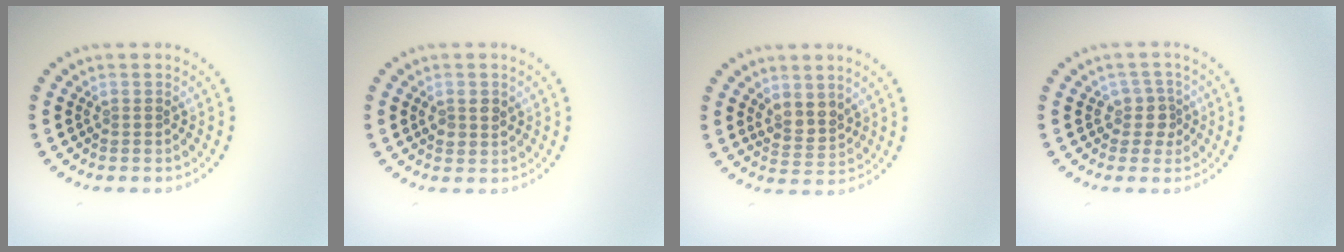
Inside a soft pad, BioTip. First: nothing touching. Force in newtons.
{"total": 1.6, "press": 1.5, "slide": 0.4}
{"total": 2.3, "press": 1.9, "slide": 1.3}
{"total": 2.0, "press": 1.6, "slide": 1.3}